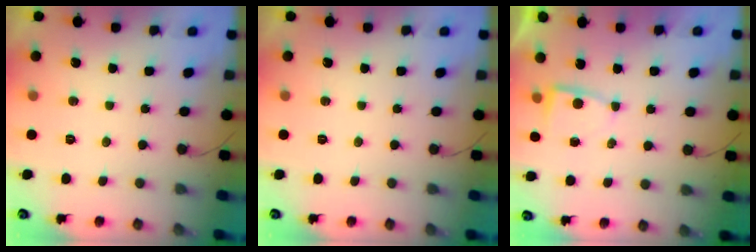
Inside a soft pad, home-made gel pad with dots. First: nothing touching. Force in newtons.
{"total": 0.0}
{"total": 3.3, "press": 3.3, "slide": 0.4}